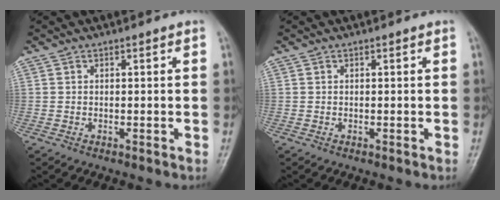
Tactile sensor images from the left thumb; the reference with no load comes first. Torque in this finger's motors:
{"motor_torque": [-0.14, -0.06, 0.00, 0.05, 0.00]}